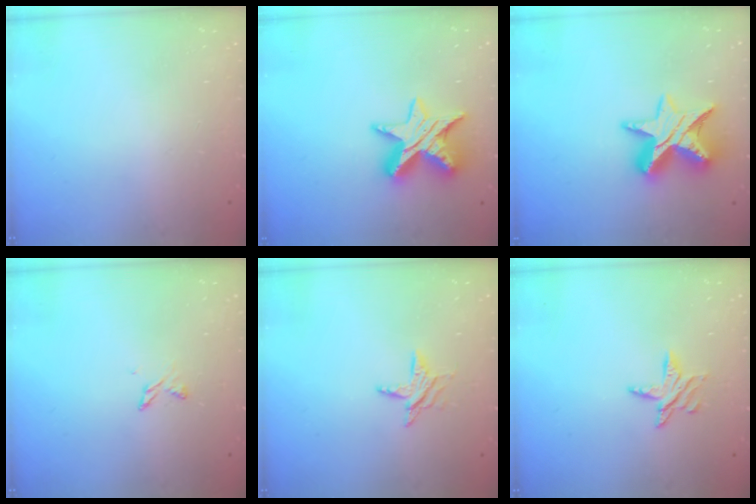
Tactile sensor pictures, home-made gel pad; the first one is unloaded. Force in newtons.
{"total": 12.7, "press": 12.7, "slide": 0.8}
{"total": 13.9, "press": 13.8, "slide": 0.9}
{"total": 2.5, "press": 2.5, "slide": 0.5}
{"total": 6.2, "press": 6.2, "slide": 0.6}
{"total": 6.5, "press": 6.5, "slide": 0.3}